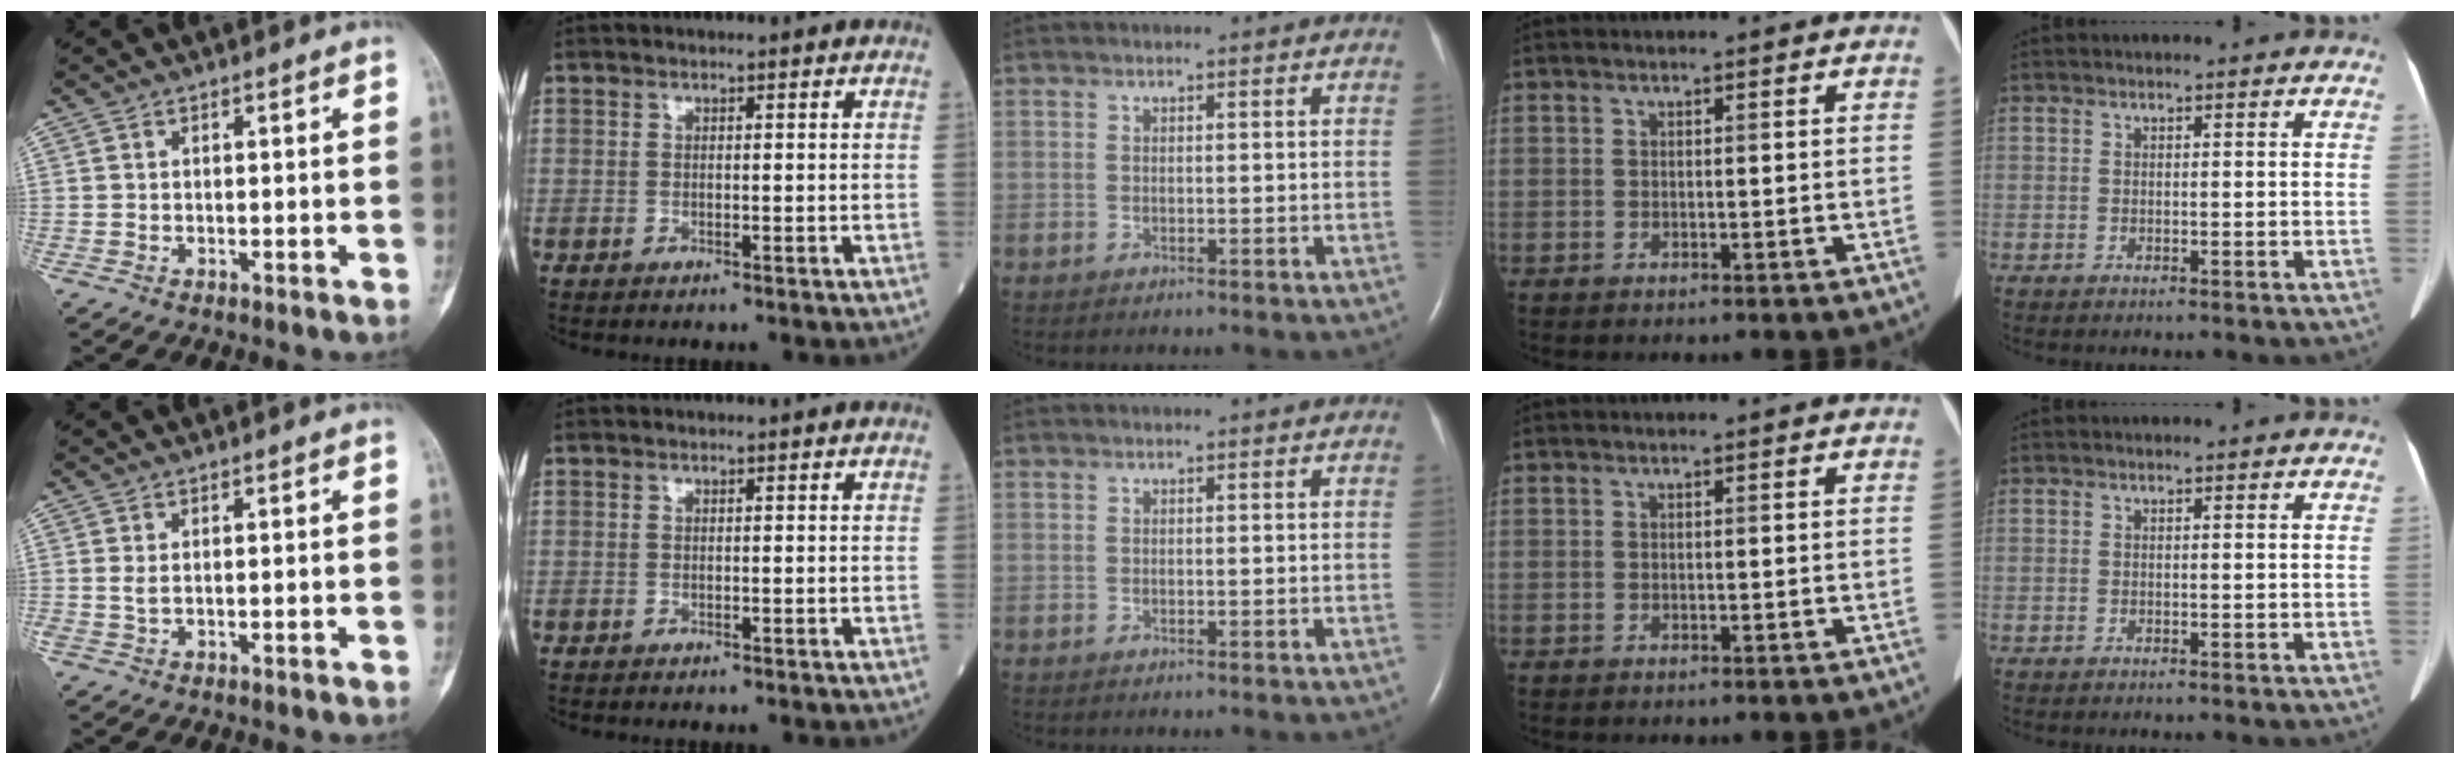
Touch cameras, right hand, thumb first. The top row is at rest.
{"thumb": {"total": 1.5, "force": [0.1, 0.5, 1.4], "torque": [-0.034, 0.002, 0.008]}}